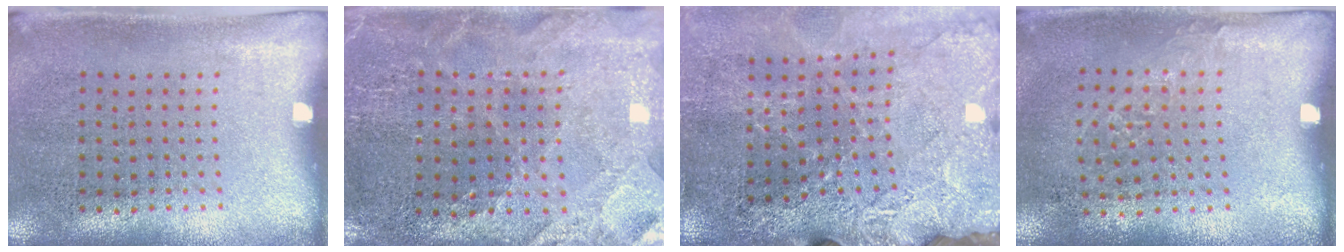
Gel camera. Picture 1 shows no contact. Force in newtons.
{"total": 1.5, "press": 1.4, "slide": 0.3}
{"total": 3.4, "press": 3.0, "slide": 1.4}
{"total": 0.8, "press": 0.7, "slide": 0.4}